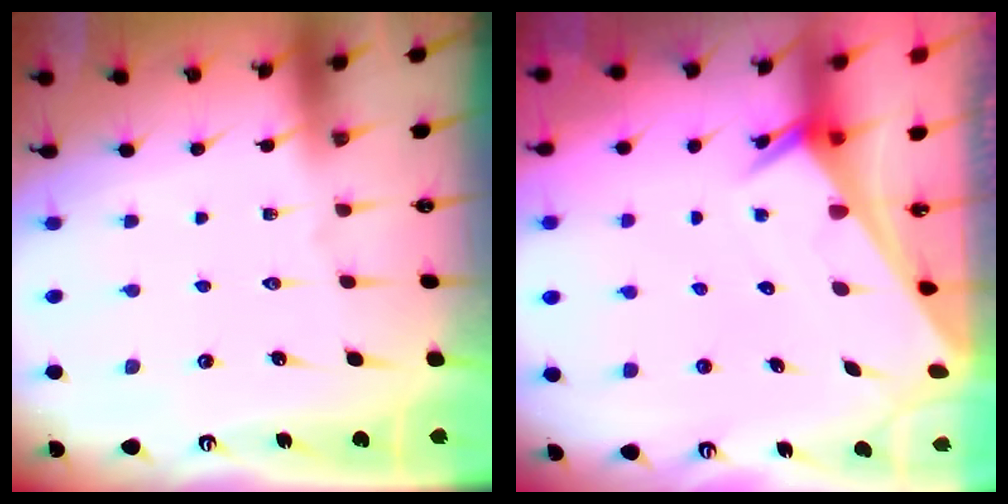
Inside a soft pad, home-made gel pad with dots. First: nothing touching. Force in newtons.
{"total": 2.6, "press": 2.6, "slide": 0.1}